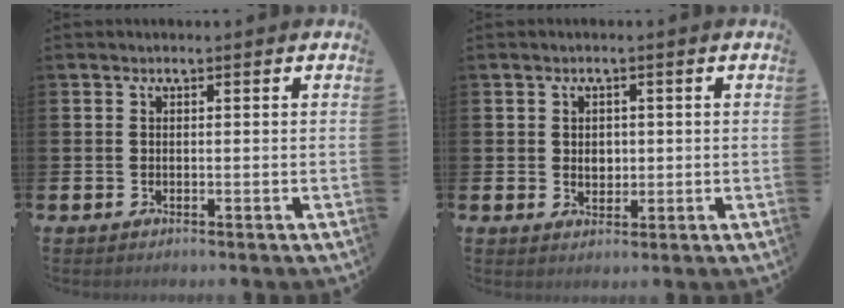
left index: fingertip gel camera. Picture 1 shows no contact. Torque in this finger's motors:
{"motor_torque": [0.10, 0.05, 0.05, 0.03]}